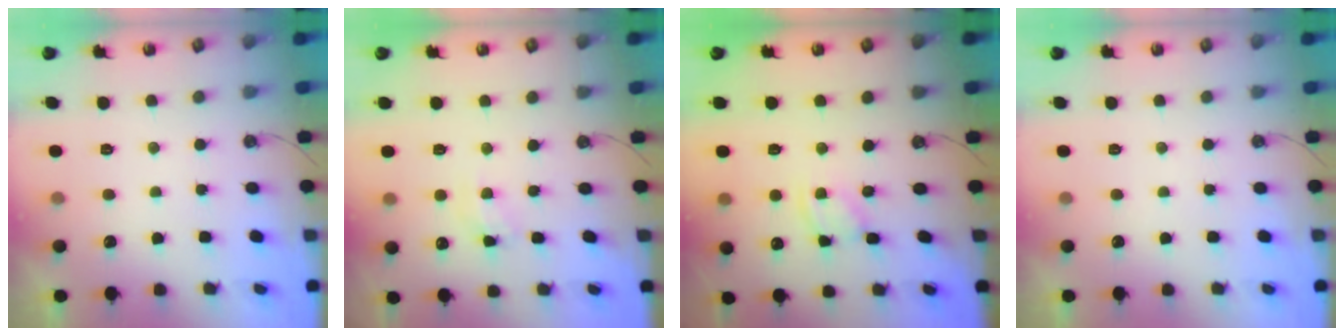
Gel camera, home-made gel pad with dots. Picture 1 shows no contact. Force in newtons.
{"total": 4.4, "press": 4.3, "slide": 0.5}
{"total": 1.9, "press": 1.9, "slide": 0.3}
{"total": 0.0}